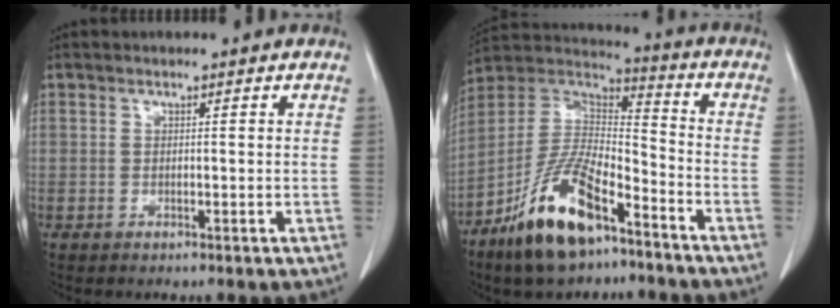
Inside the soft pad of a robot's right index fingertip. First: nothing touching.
{"total": 15.7, "force": [-9.7, 5.1, 11.3], "torque": [-0.227, 0.003, -0.177]}